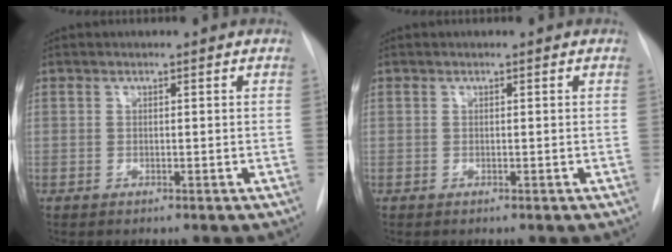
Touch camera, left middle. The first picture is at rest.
{"total": 0.0}